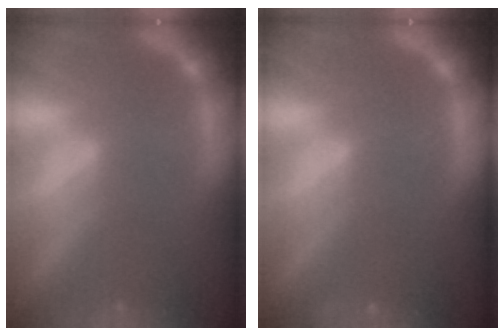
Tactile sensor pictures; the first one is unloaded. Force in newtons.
{"total": 0.9}